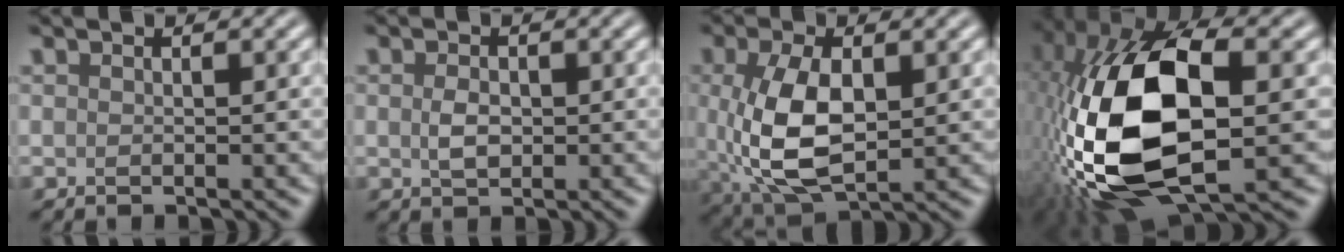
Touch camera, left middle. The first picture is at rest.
{"total": 1.7, "force": [0.1, 1.2, 1.2], "torque": [-0.027, 0.003, 0.001]}
{"total": 7.7, "force": [0.2, 4.2, 6.5], "torque": [-0.150, -0.006, 0.011]}
{"total": 16.8, "force": [-1.6, 8.9, 14.1], "torque": [-0.312, -0.005, -0.024]}